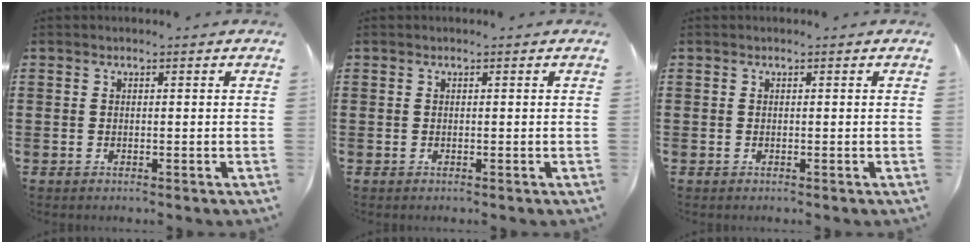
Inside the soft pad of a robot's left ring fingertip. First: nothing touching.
{"total": 0.0}
{"total": 0.0}